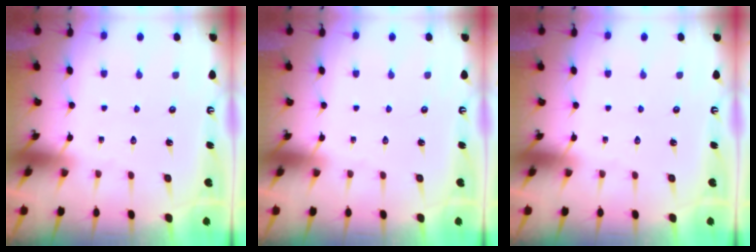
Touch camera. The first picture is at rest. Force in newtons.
{"total": 0.0}
{"total": 0.0}